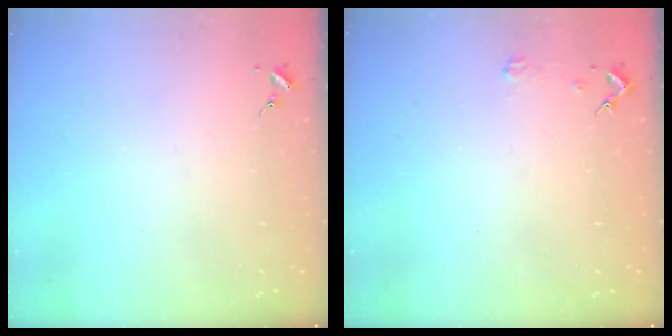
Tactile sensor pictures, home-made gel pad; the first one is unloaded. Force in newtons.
{"total": 2.3, "press": 2.3, "slide": 0.2}